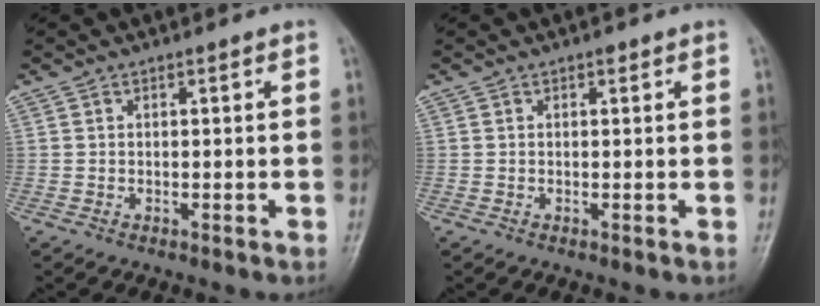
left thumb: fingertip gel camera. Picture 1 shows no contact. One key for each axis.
{"total": 0.7, "fx": 0.4, "fy": 0.3, "fz": 0.5, "tx": -0.007, "ty": -0.001, "tz": 0.004}